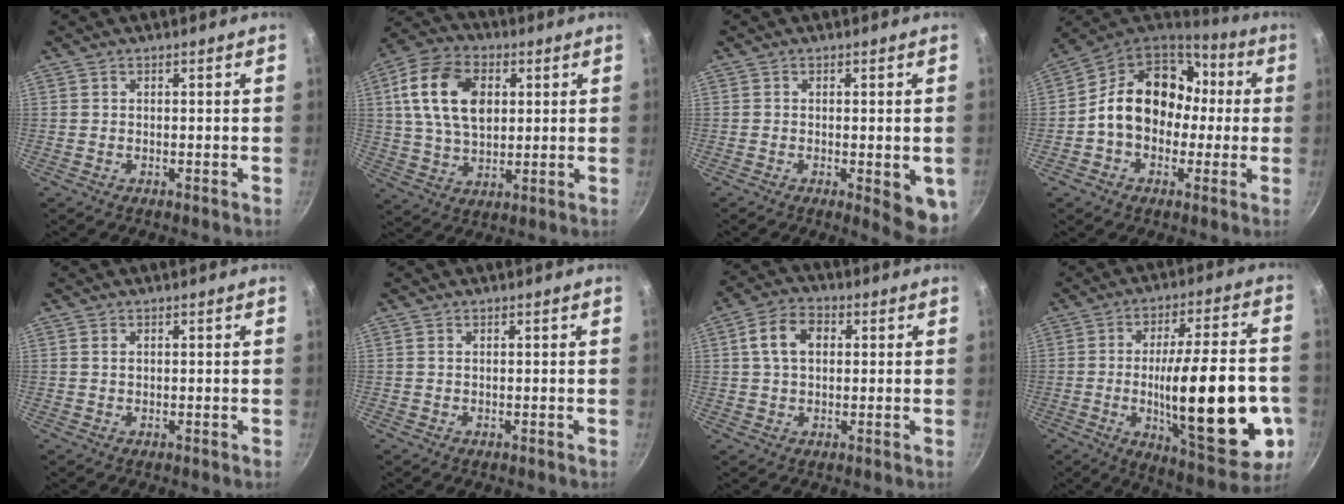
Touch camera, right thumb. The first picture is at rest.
{"total": 15.8, "force": [3.7, 10.5, 11.2], "torque": [-0.186, 0.001, 0.060]}
{"total": 7.0, "force": [-1.6, 2.3, 6.4], "torque": [-0.064, -0.004, -0.015]}
{"total": 18.2, "force": [0.4, 14.4, 11.1], "torque": [-0.145, 0.052, -0.004]}
{"total": 0.8, "force": [0.3, 0.6, 0.5], "torque": [-0.007, 0.003, 0.006]}
{"total": 0.0}
{"total": 7.8, "force": [1.6, 5.4, 5.4], "torque": [-0.081, 0.015, 0.020]}
{"total": 26.8, "force": [-5.3, 8.5, 24.9], "torque": [-0.348, 0.010, -0.066]}